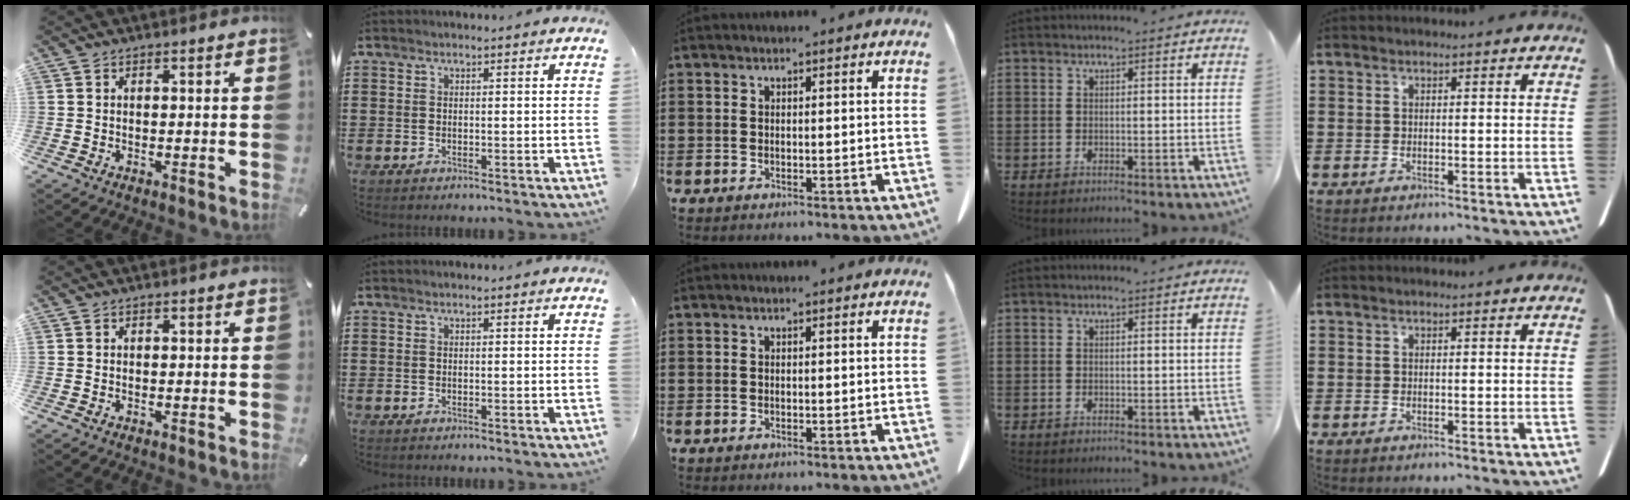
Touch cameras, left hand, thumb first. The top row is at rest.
{}